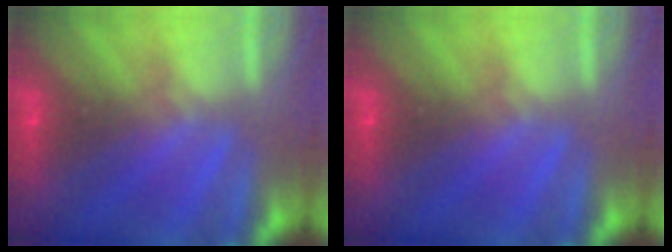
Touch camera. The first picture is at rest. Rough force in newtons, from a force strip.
{"total": 0.0}